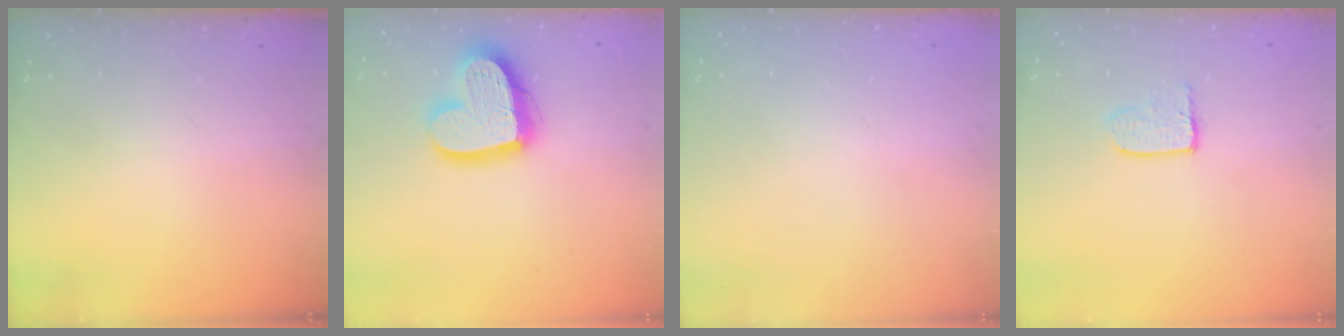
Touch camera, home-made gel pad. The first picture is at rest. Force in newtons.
{"total": 17.2, "press": 17.2, "slide": 1.4}
{"total": 0.0}
{"total": 3.3, "press": 3.3, "slide": 0.3}